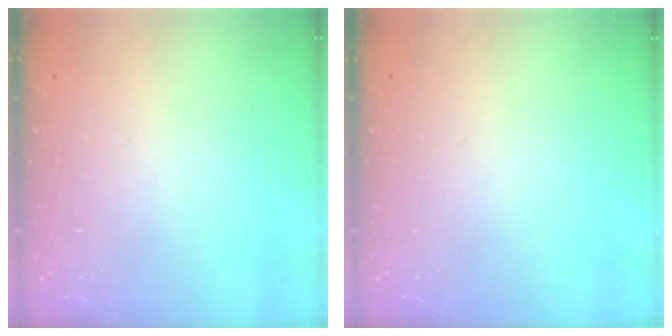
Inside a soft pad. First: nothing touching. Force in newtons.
{"total": 0.0}